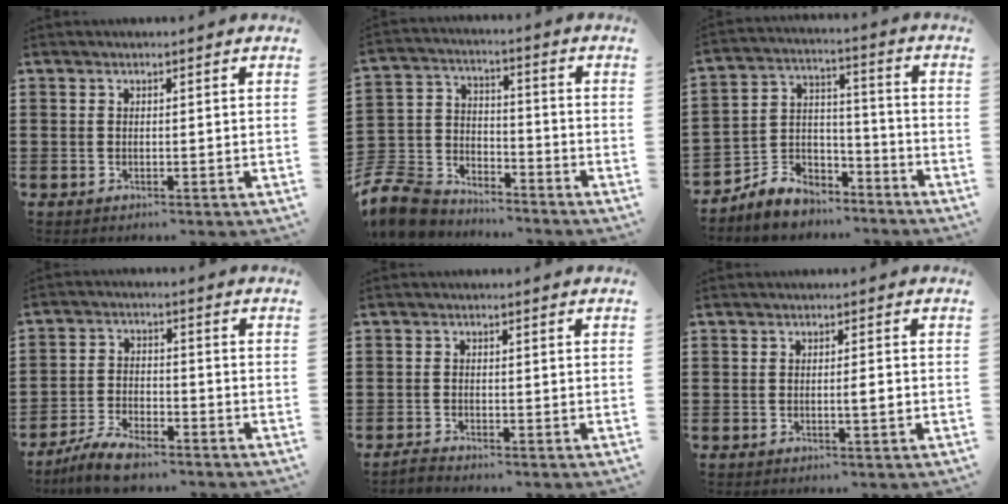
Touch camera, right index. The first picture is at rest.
{"total": 9.0, "force": [-8.4, 2.7, 1.8], "torque": [-0.061, 0.014, -0.173]}
{"total": 6.2, "force": [-5.6, 2.8, 0.3], "torque": [-0.027, 0.009, -0.115]}
{"total": 5.5, "force": [-4.7, 1.3, 2.5], "torque": [-0.060, 0.003, -0.094]}
{"total": 1.1, "force": [-1.1, 0.0, 0.0], "torque": [-0.003, 0.000, -0.022]}
{"total": 1.9, "force": [-0.3, 0.2, 1.9], "torque": [-0.031, -0.003, -0.006]}